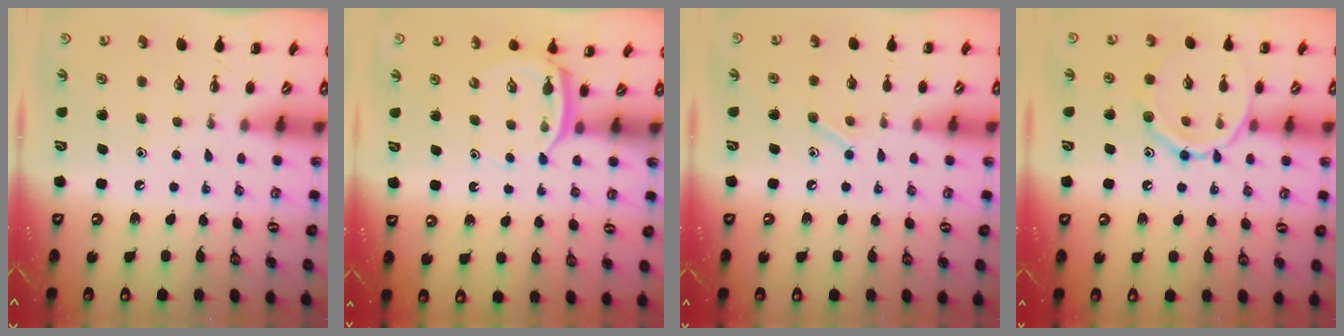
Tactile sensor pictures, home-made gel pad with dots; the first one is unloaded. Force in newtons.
{"total": 4.0, "press": 3.8, "slide": 1.3}
{"total": 7.8, "press": 7.6, "slide": 1.7}
{"total": 12.6, "press": 12.6, "slide": 0.6}